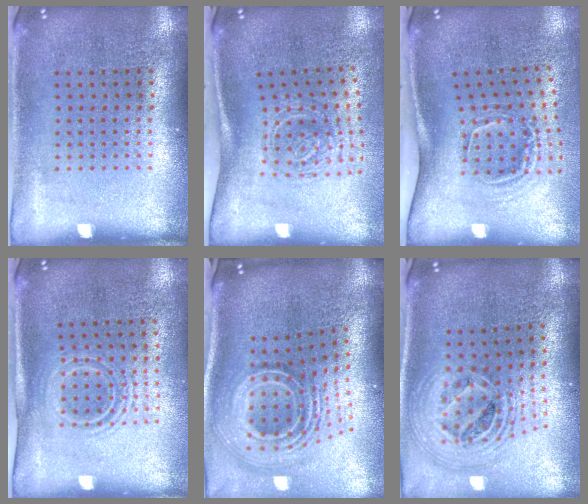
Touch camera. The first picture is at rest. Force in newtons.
{"total": 1.9, "press": 1.3, "slide": 1.4}
{"total": 2.1, "press": 1.3, "slide": 1.6}
{"total": 1.6, "press": 1.2, "slide": 1.1}
{"total": 3.2, "press": 2.0, "slide": 2.5}
{"total": 2.5, "press": 1.8, "slide": 1.7}